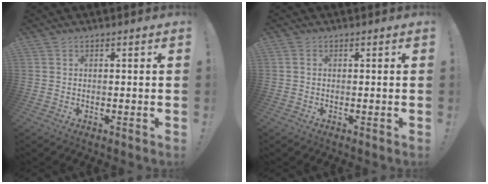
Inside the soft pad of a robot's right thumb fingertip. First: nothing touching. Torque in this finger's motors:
{"motor_torque": [-0.25, 0.02, -0.01, -0.01, -0.01]}